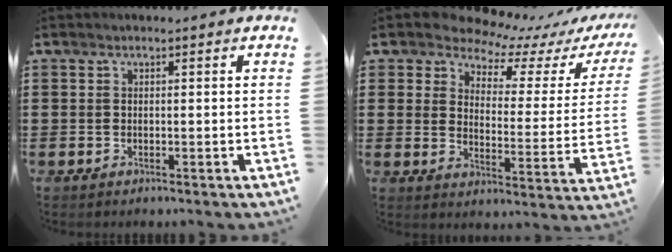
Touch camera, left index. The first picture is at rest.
{"total": 6.5, "force": [6.1, 1.9, 1.0], "torque": [-0.053, -0.046, 0.105]}